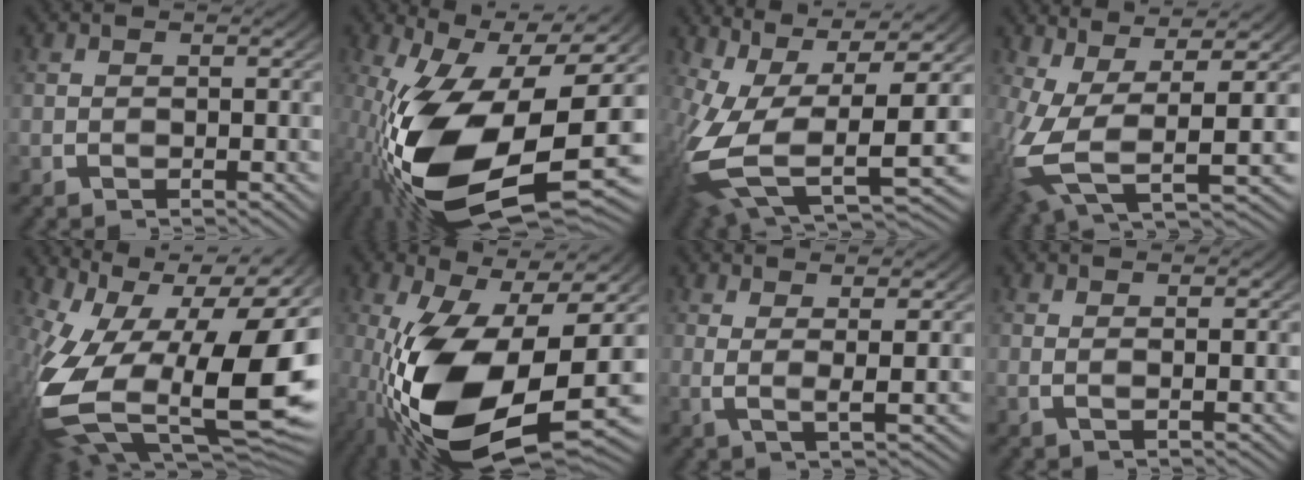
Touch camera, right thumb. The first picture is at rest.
{"total": 21.5, "force": [-2.7, 11.8, 17.8], "torque": [-0.359, -0.073, 0.001]}
{"total": 14.9, "force": [-0.6, 8.7, 12.0], "torque": [-0.255, -0.044, 0.015]}
{"total": 10.3, "force": [0.0, 5.5, 8.7], "torque": [-0.194, -0.033, 0.016]}
{"total": 23.5, "force": [-2.4, 14.0, 18.7], "torque": [-0.362, -0.091, 0.013]}
{"total": 18.4, "force": [-2.5, 9.7, 15.4], "torque": [-0.309, -0.066, -0.001]}
{"total": 2.9, "force": [1.6, 0.0, 2.4], "torque": [-0.051, -0.006, 0.032]}
{"total": 1.0, "force": [0.7, -0.2, 0.7], "torque": [-0.016, -0.004, 0.015]}